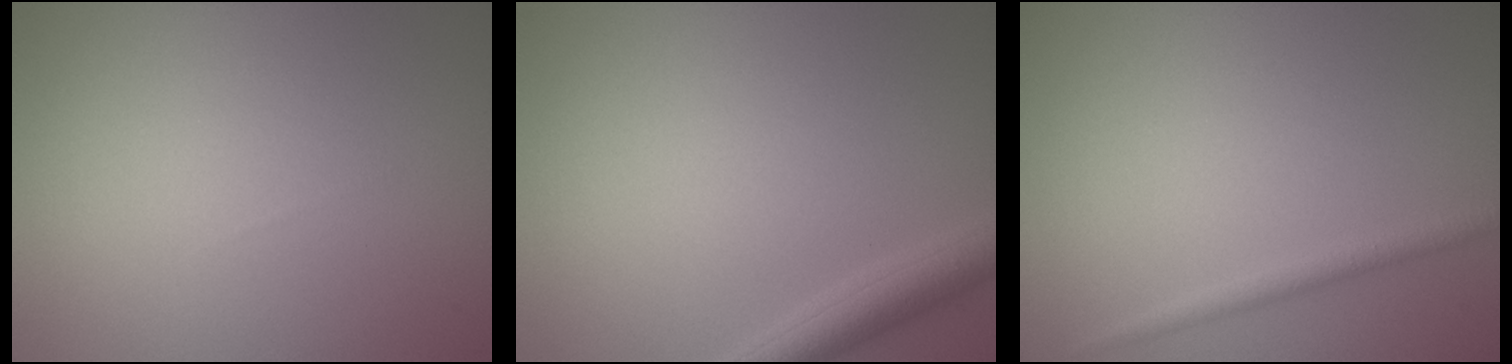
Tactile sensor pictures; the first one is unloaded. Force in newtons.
{"total": 3.1, "press": 3.1, "slide": 0.2}
{"total": 1.5, "press": 1.5, "slide": 0.1}